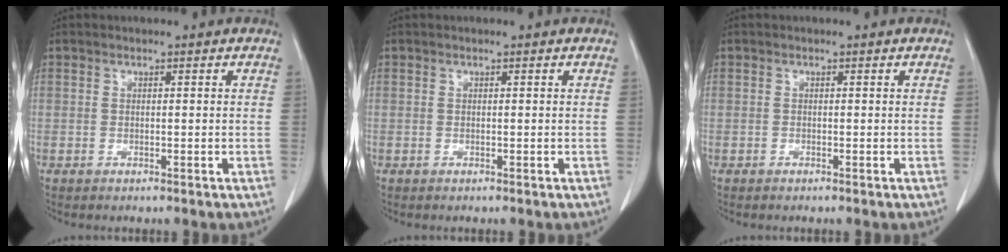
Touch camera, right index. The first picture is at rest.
{"total": 0.0}
{"total": 0.0}